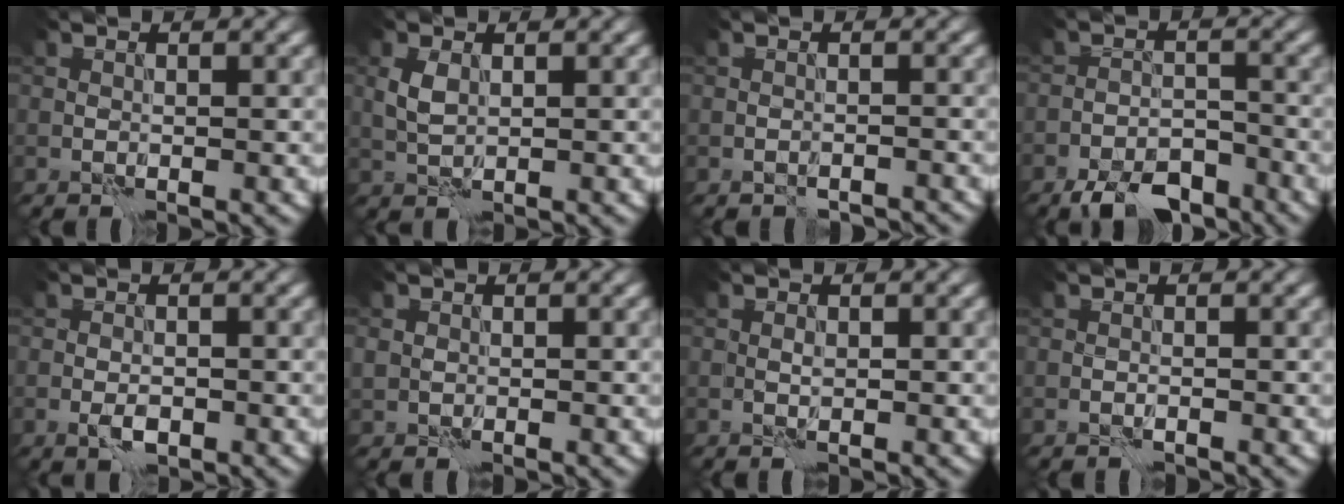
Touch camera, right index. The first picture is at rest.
{"total": 1.6, "force": [0.7, 0.9, 1.1], "torque": [-0.029, 0.001, 0.017]}
{"total": 2.2, "force": [-2.1, 0.5, 0.1], "torque": [0.000, -0.001, -0.033]}
{"total": 5.9, "force": [-4.8, 2.1, 2.6], "torque": [-0.031, -0.005, -0.087]}
{"total": 1.5, "force": [-0.7, 0.8, 1.1], "torque": [-0.020, -0.001, -0.012]}
{"total": 0.7, "force": [0.1, 0.7, 0.0], "torque": [0.001, -0.004, 0.000]}
{"total": 0.0}
{"total": 0.5, "force": [-0.5, 0.1, 0.1], "torque": [-0.003, 0.000, -0.011]}